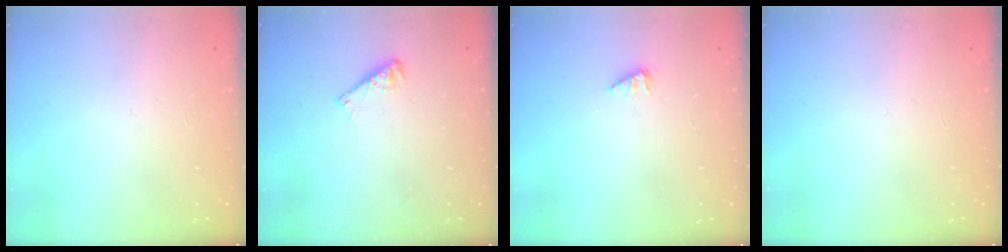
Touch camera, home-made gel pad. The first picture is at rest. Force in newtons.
{"total": 3.9, "press": 3.9, "slide": 0.5}
{"total": 1.4, "press": 1.4, "slide": 0.3}
{"total": 0.0}